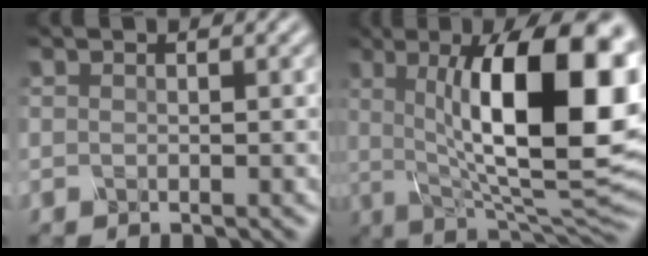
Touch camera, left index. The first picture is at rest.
{"total": 16.9, "force": [2.5, 5.7, 15.7], "torque": [-0.209, 0.005, 0.034]}